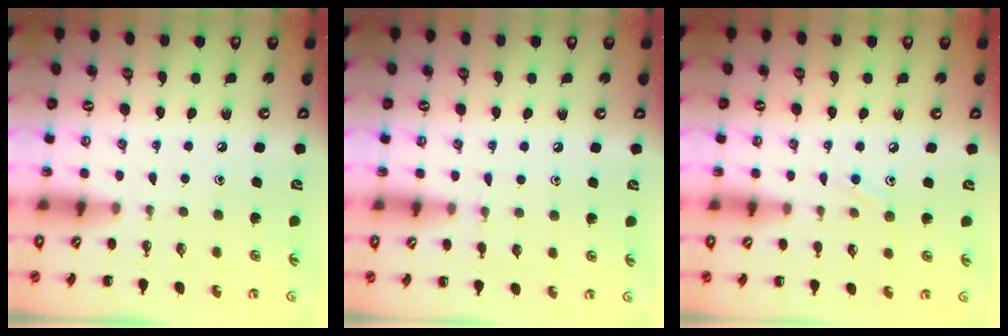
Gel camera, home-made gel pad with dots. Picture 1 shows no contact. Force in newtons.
{"total": 3.5, "press": 3.3, "slide": 1.1}
{"total": 6.3, "press": 5.9, "slide": 2.1}